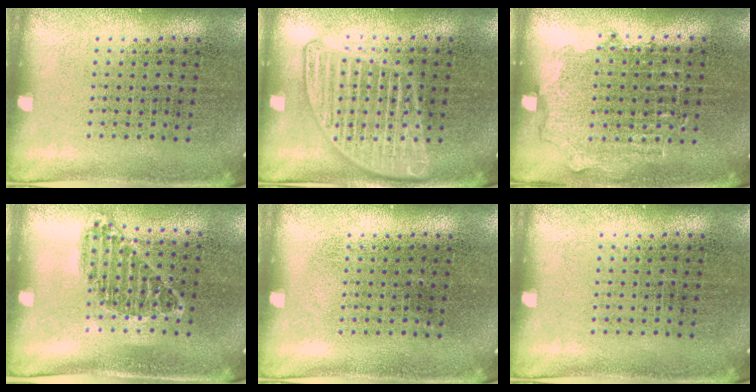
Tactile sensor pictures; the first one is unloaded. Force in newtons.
{"total": 2.8, "press": 2.7, "slide": 0.3}
{"total": 0.8, "press": 0.8, "slide": 0.3}
{"total": 1.0, "press": 0.8, "slide": 0.5}
{"total": 0.0}
{"total": 0.0}